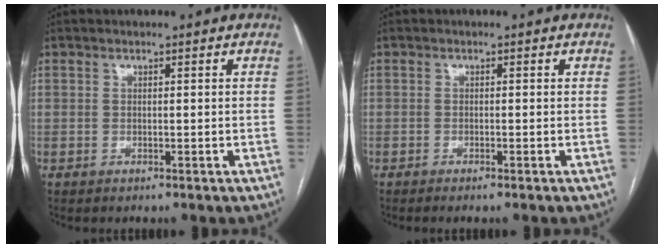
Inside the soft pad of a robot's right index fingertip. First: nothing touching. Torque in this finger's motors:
{"motor_torque": [-0.04, 0.09, -0.04, 0.01]}